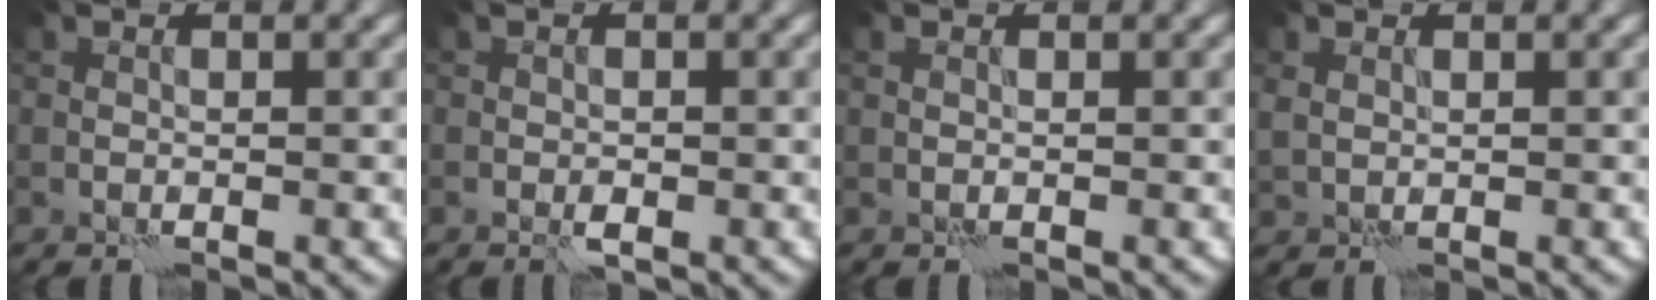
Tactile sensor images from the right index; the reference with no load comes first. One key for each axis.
{"total": 0.8, "fx": -0.4, "fy": 0.4, "fz": 0.6, "tx": -0.010, "ty": 0.000, "tz": -0.007}
{"total": 0.0}
{"total": 1.2, "fx": 0.5, "fy": 1.0, "fz": 0.5, "tx": -0.009, "ty": -0.004, "tz": 0.015}